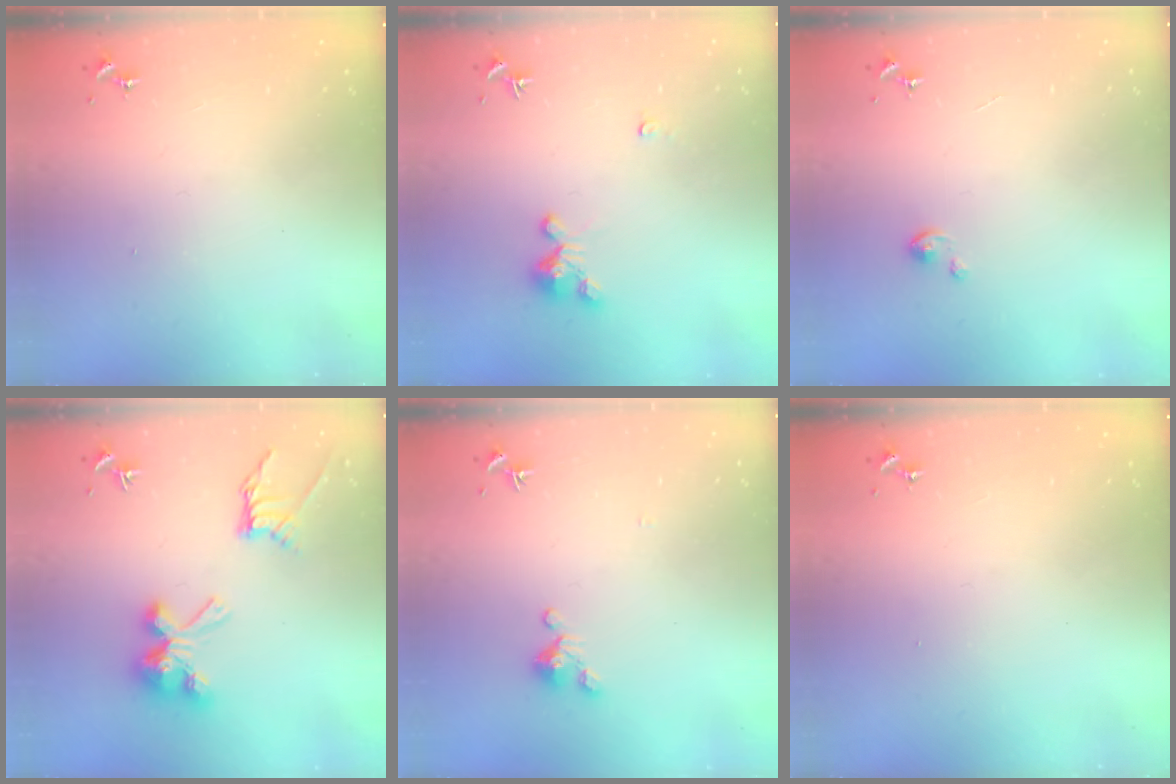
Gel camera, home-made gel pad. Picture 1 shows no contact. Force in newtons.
{"total": 4.1, "press": 4.1, "slide": 0.4}
{"total": 1.1, "press": 1.1, "slide": 0.3}
{"total": 9.5, "press": 9.5, "slide": 0.2}
{"total": 2.9, "press": 2.9, "slide": 0.4}
{"total": 0.0}